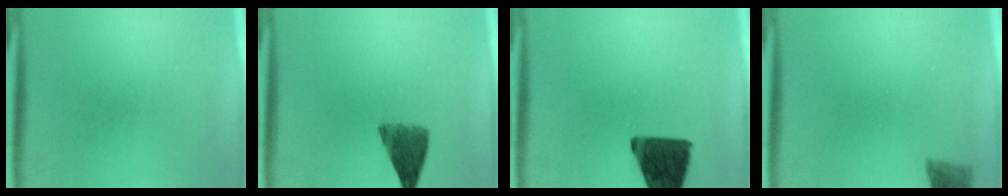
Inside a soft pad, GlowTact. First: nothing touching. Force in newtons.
{"total": 6.3}
{"total": 13.2}
{"total": 2.8}